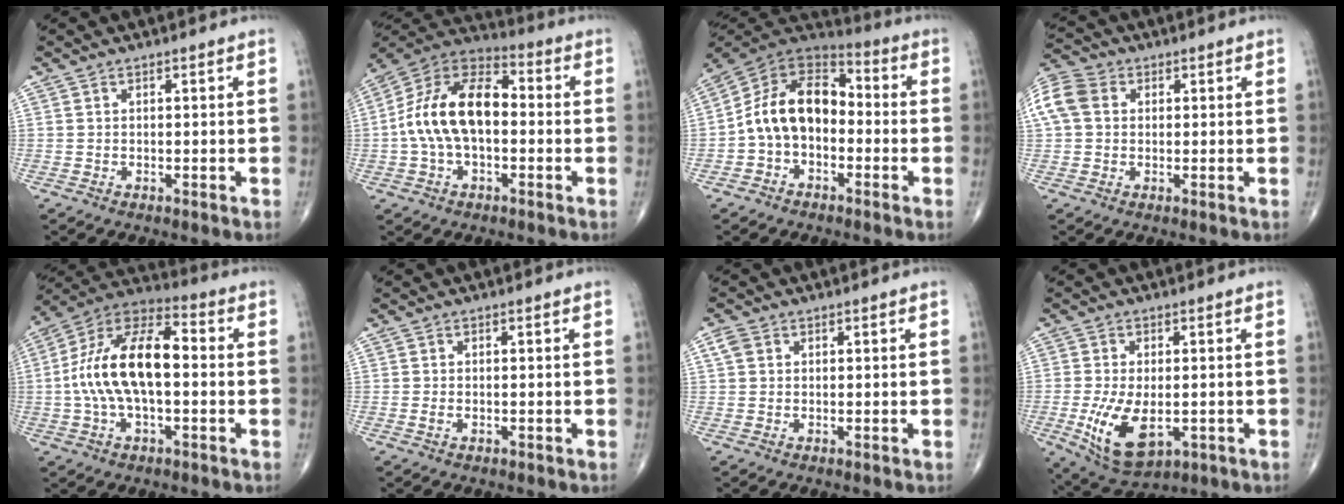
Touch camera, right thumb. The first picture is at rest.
{"total": 16.5, "force": [-0.6, 9.6, 13.5], "torque": [-0.243, 0.042, -0.020]}
{"total": 14.0, "force": [-2.0, 9.6, 9.9], "torque": [-0.153, 0.050, -0.050]}
{"total": 11.3, "force": [2.5, 9.0, 6.4], "torque": [-0.155, 0.029, 0.042]}
{"total": 17.8, "force": [-0.3, 8.7, 15.5], "torque": [-0.292, 0.040, -0.013]}
{"total": 0.9, "force": [-0.2, 0.6, 0.7], "torque": [-0.019, -0.001, -0.003]}
{"total": 2.4, "force": [0.8, 1.9, 1.1], "torque": [-0.021, 0.006, 0.015]}
{"total": 11.1, "force": [-2.4, 6.0, 9.1], "torque": [-0.165, -0.015, -0.026]}